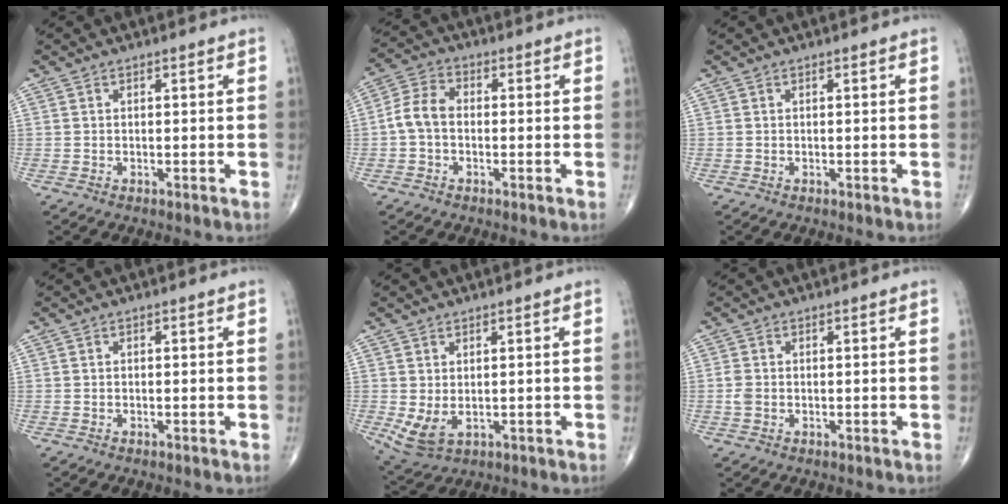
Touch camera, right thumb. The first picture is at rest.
{"total": 5.9, "force": [-0.8, 4.0, 4.2], "torque": [-0.079, 0.020, -0.028]}
{"total": 0.0}
{"total": 0.0}
{"total": 5.4, "force": [-0.2, 3.3, 4.2], "torque": [-0.083, -0.004, 0.014]}
{"total": 1.7, "force": [-0.3, 1.3, 1.1], "torque": [-0.028, 0.004, -0.006]}